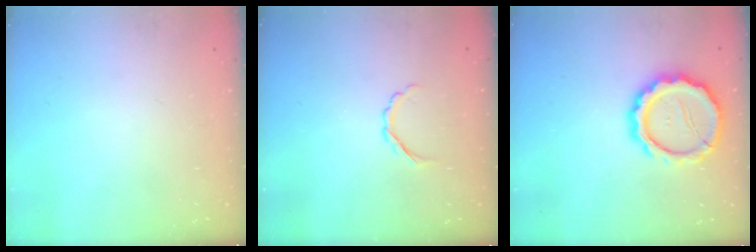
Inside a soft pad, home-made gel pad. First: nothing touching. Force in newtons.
{"total": 2.7, "press": 2.6, "slide": 0.7}
{"total": 15.3, "press": 15.0, "slide": 2.8}